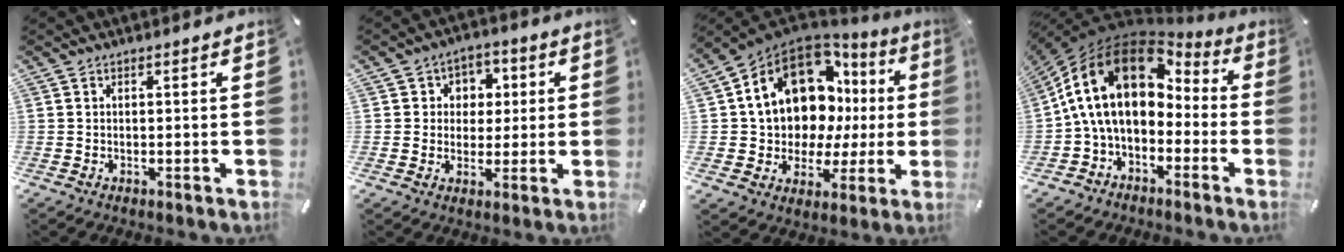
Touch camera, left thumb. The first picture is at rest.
{"total": 6.3, "force": [0.4, 6.1, 1.6], "torque": [-0.019, 0.003, -0.001]}
{"total": 17.5, "force": [7.4, 12.4, 10.0], "torque": [-0.165, -0.063, 0.140]}
{"total": 19.0, "force": [2.5, 12.8, 13.9], "torque": [-0.285, -0.003, 0.043]}